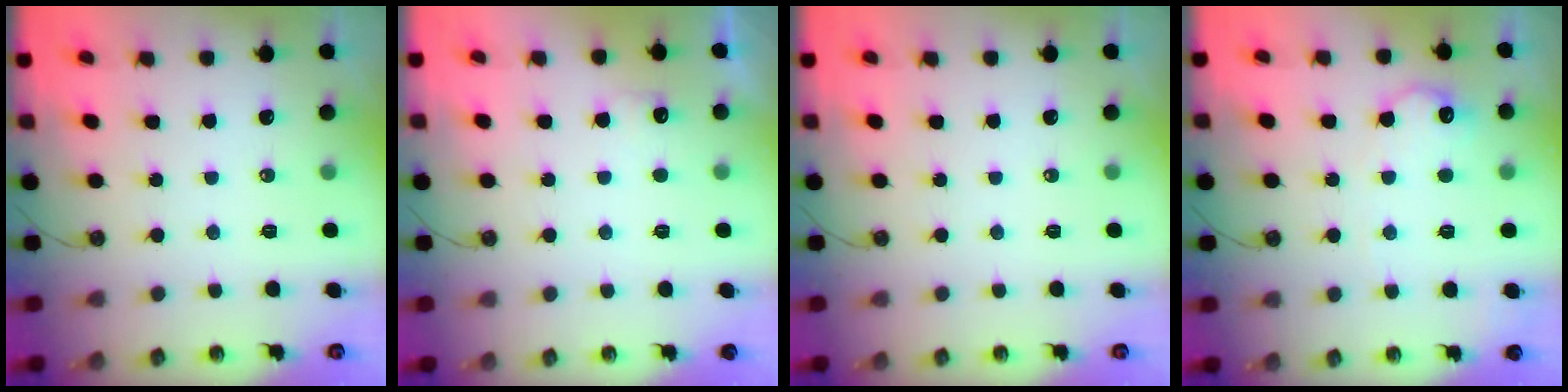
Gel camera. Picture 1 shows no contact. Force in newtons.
{"total": 3.9, "press": 3.8, "slide": 1.2}
{"total": 0.0}
{"total": 10.9, "press": 10.9, "slide": 0.5}